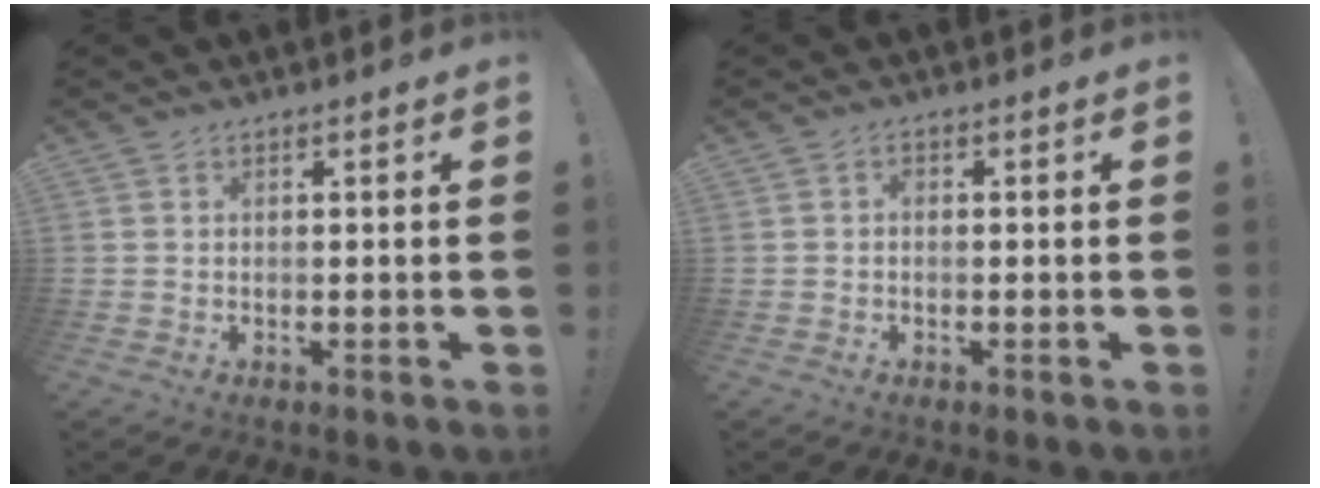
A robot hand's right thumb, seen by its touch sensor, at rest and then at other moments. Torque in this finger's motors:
{"motor_torque": [0.02, 0.13, 0.05, -0.21, 0.00]}